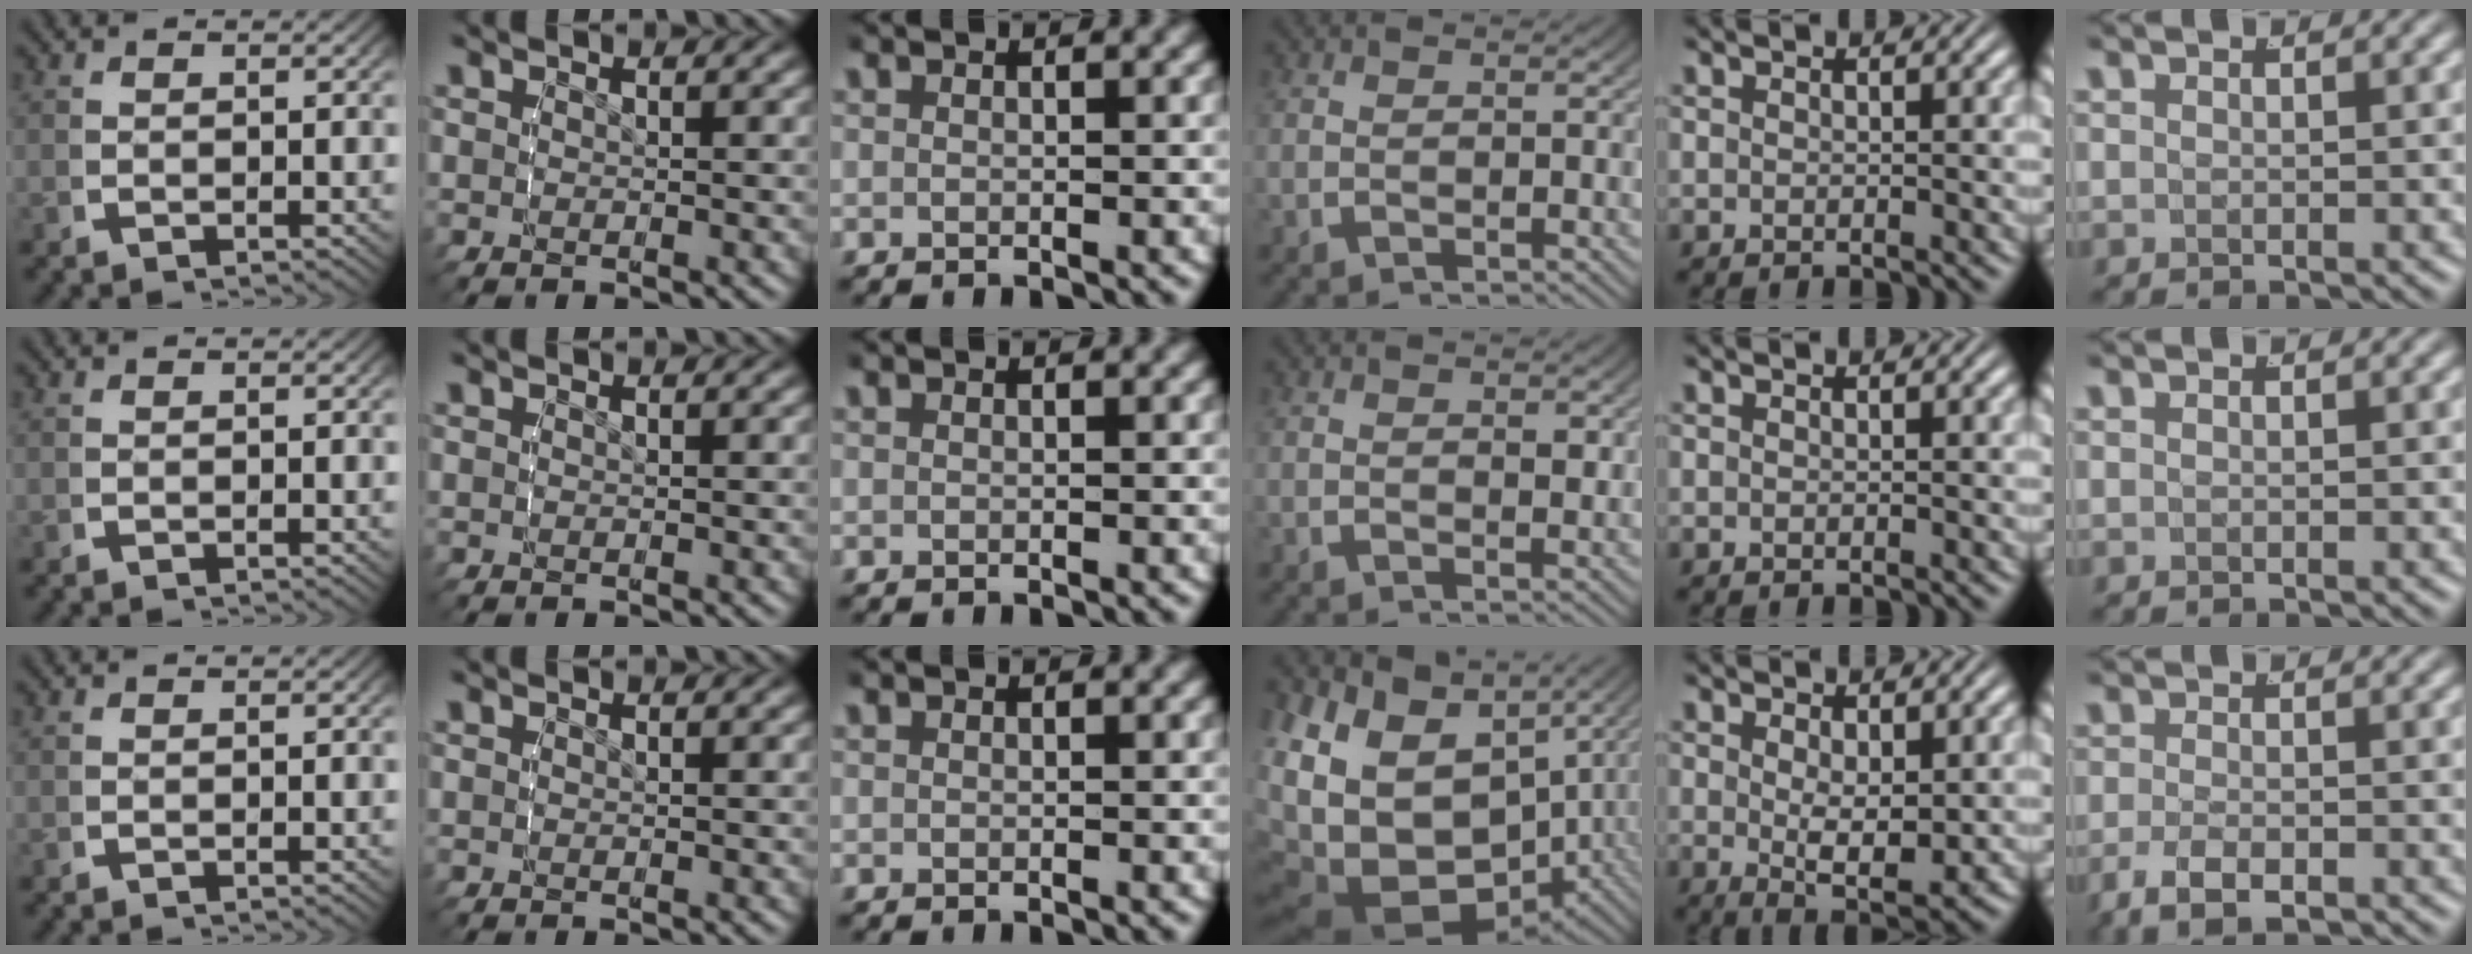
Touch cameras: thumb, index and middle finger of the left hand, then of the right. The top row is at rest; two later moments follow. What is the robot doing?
{"motion": "lift_and_place", "object": "air blower"}